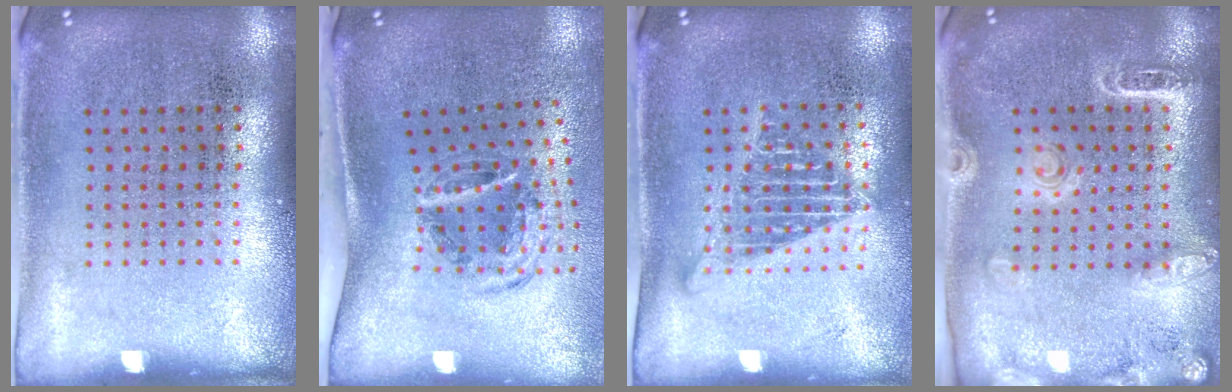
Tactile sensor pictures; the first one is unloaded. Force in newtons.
{"total": 1.5, "press": 1.1, "slide": 1.0}
{"total": 1.6, "press": 1.3, "slide": 0.9}
{"total": 1.8, "press": 1.7, "slide": 0.4}